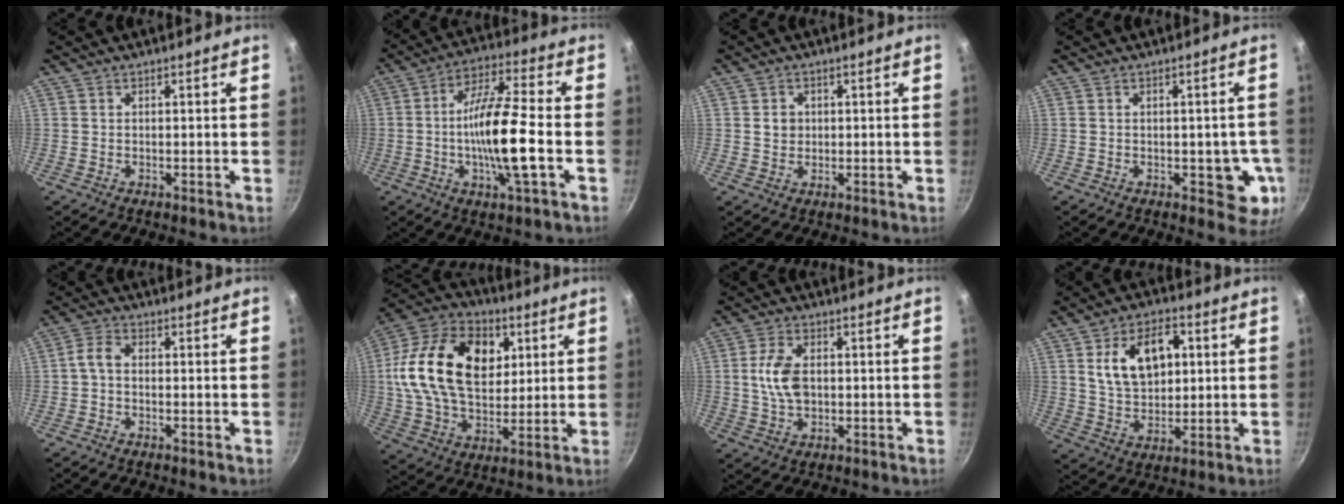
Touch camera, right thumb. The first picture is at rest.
{"total": 14.5, "force": [-2.9, 2.8, 13.9], "torque": [-0.250, 0.025, -0.061]}
{"total": 2.6, "force": [0.3, 2.3, 1.1], "torque": [-0.006, 0.004, 0.005]}
{"total": 7.0, "force": [-1.5, 3.7, 5.8], "torque": [-0.032, -0.001, -0.017]}
{"total": 3.2, "force": [-0.5, 2.0, 2.5], "torque": [-0.060, 0.015, -0.019]}
{"total": 24.2, "force": [5.5, 16.0, 17.2], "torque": [-0.287, 0.007, 0.085]}
{"total": 7.8, "force": [0.5, 4.8, 6.1], "torque": [-0.112, 0.008, 0.007]}
{"total": 13.6, "force": [3.4, 8.8, 9.7], "torque": [-0.133, -0.004, 0.060]}